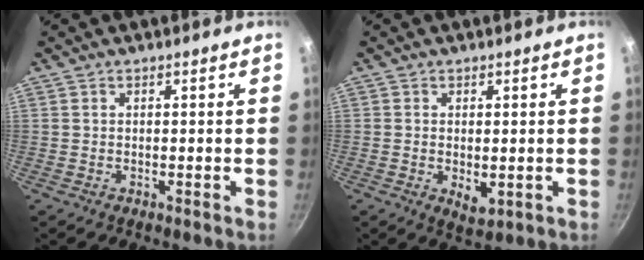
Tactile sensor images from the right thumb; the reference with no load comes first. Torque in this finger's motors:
{"motor_torque": [-0.35, 0.10, -0.12, 0.01, 0.07]}